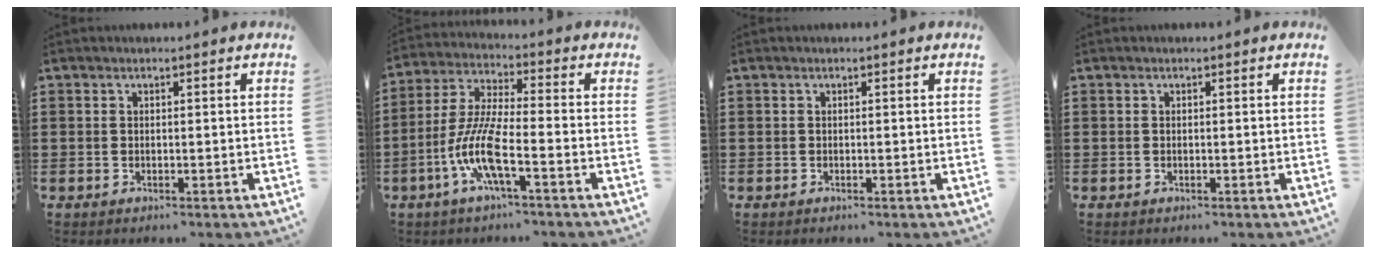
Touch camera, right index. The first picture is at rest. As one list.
[{"total": 9.2, "force": [-4.0, 1.7, 8.2], "torque": [-0.189, -0.012, -0.084]}, {"total": 0.0}, {"total": 0.0}]